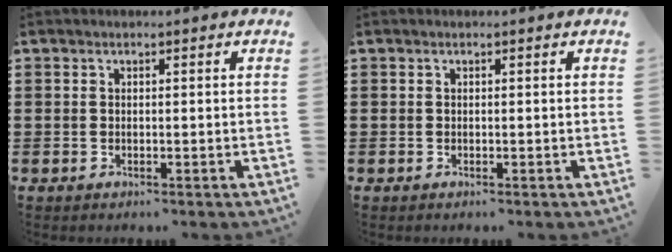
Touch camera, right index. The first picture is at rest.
{"total": 0.0}